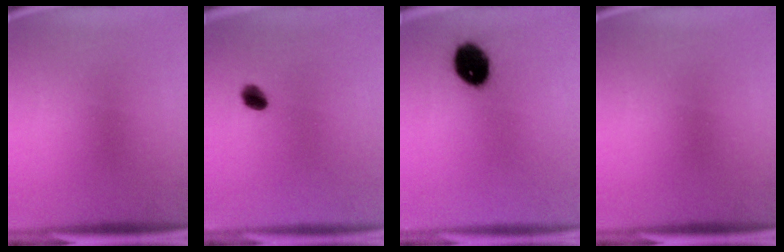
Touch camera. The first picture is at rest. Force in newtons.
{"total": 2.8}
{"total": 10.8}
{"total": 0.0}